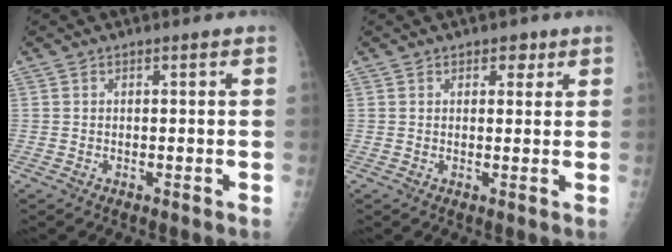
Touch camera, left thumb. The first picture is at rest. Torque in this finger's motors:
{"motor_torque": [-0.05, 0.11, 0.01, -0.01, 0.04]}